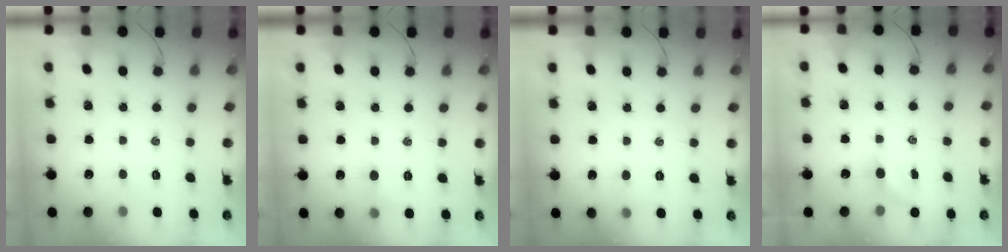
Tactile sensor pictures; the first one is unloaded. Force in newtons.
{"total": 4.8, "press": 4.6, "slide": 1.5}
{"total": 2.4, "press": 2.3, "slide": 0.7}
{"total": 3.6, "press": 3.5, "slide": 1.0}